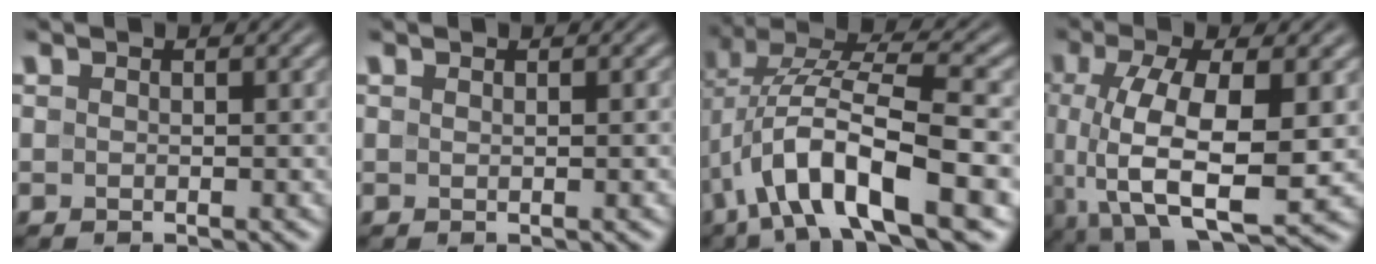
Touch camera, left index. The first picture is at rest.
{"total": 1.0, "force": [0.1, 0.2, 1.0], "torque": [-0.011, 0.003, -0.001]}
{"total": 11.9, "force": [-3.7, 4.2, 10.5], "torque": [-0.189, 0.019, -0.070]}
{"total": 9.4, "force": [-0.8, 3.7, 8.6], "torque": [-0.171, -0.007, -0.013]}